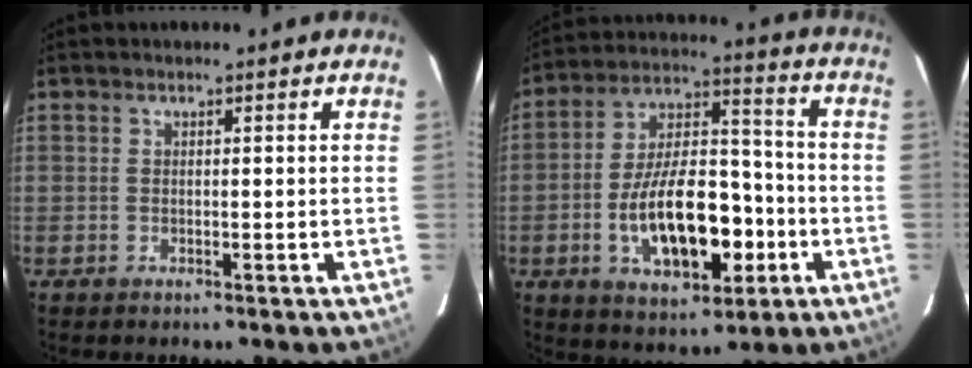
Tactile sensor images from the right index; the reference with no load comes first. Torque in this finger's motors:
{"motor_torque": [1.25, -0.89, 1.06, 0.21]}